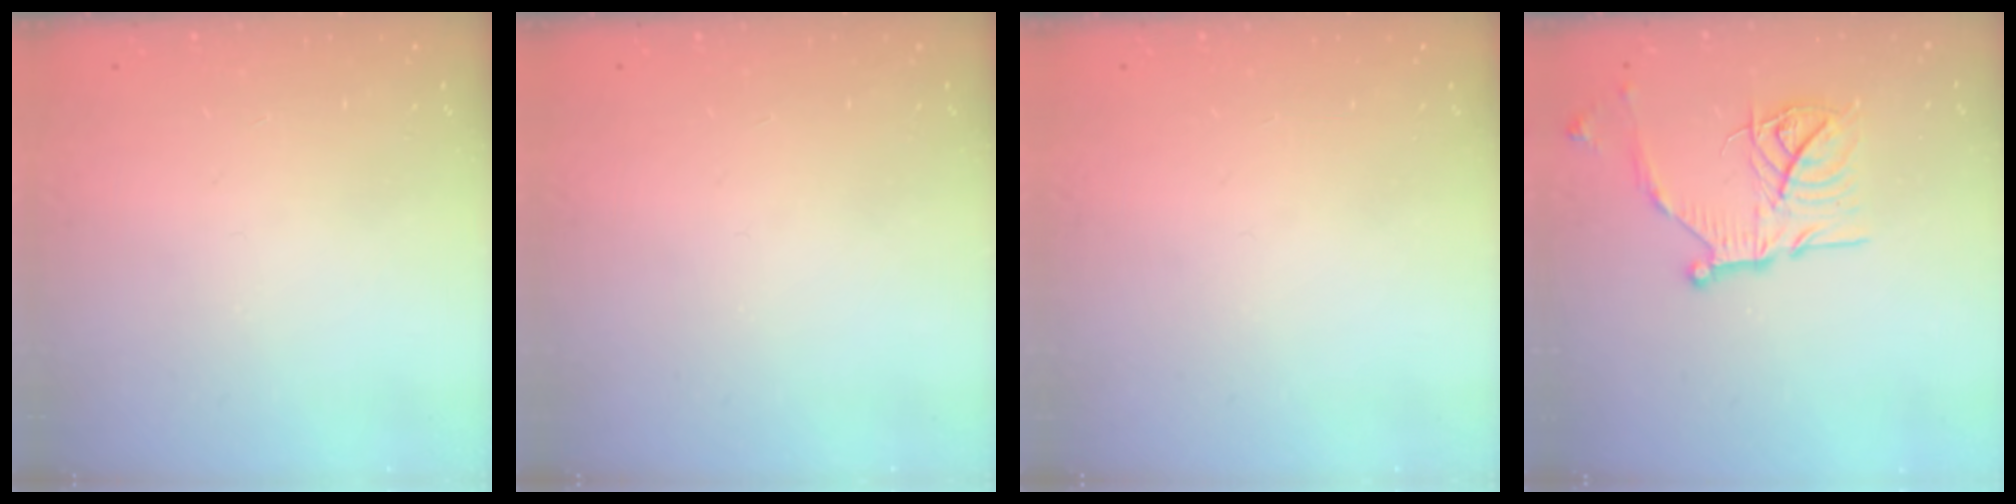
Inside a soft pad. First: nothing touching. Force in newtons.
{"total": 0.0}
{"total": 0.0}
{"total": 18.0, "press": 18.0, "slide": 1.5}